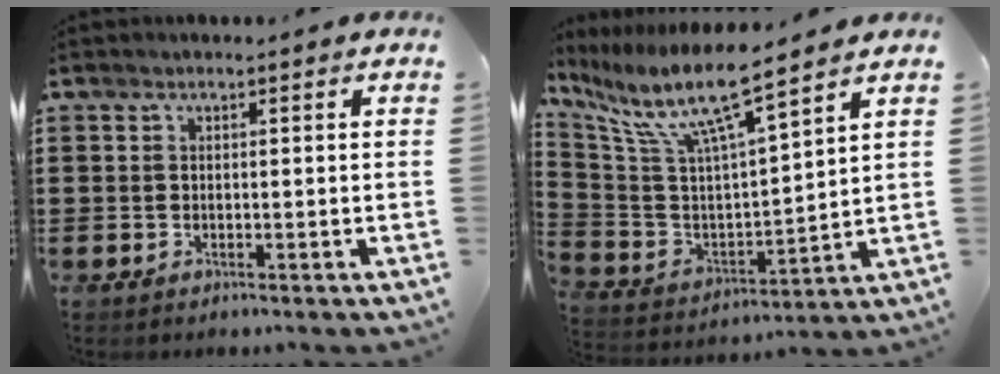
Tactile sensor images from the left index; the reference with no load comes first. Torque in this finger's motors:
{"motor_torque": [2.14, 0.00, 0.42, 0.21]}